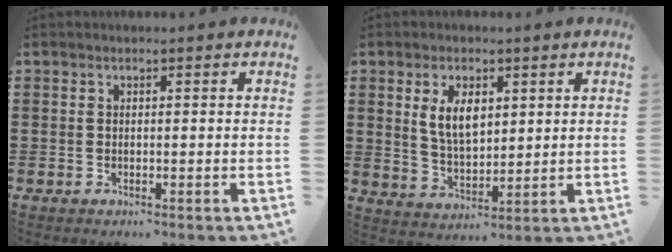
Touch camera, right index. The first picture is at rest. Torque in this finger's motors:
{"motor_torque": [0.17, 0.23, 0.15, 0.04]}